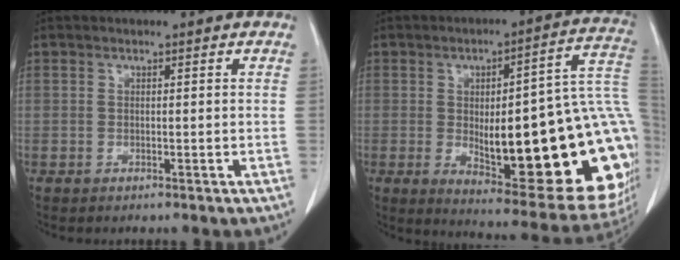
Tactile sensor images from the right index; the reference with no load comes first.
{"total": 30.8, "force": [-3.6, 7.4, 29.7], "torque": [-0.292, 0.019, -0.034]}